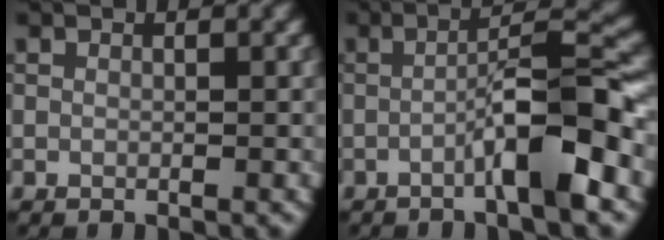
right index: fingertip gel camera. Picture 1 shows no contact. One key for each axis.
{"total": 7.1, "fx": -2.6, "fy": 0.9, "fz": 6.6, "tx": -0.105, "ty": 0.023, "tz": -0.049}